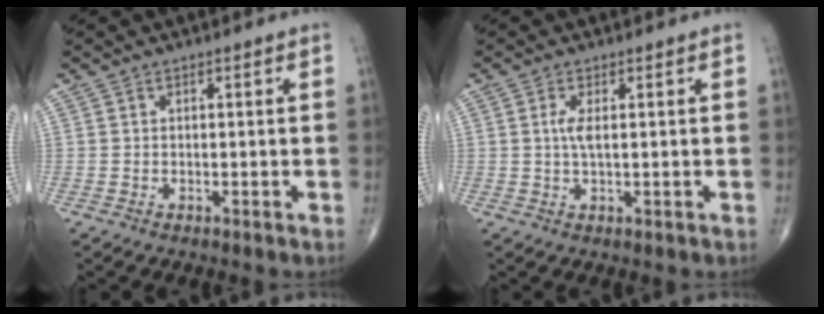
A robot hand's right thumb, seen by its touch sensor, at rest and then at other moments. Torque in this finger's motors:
{"motor_torque": [0.35, -0.44, -0.38, -0.17, -0.05]}